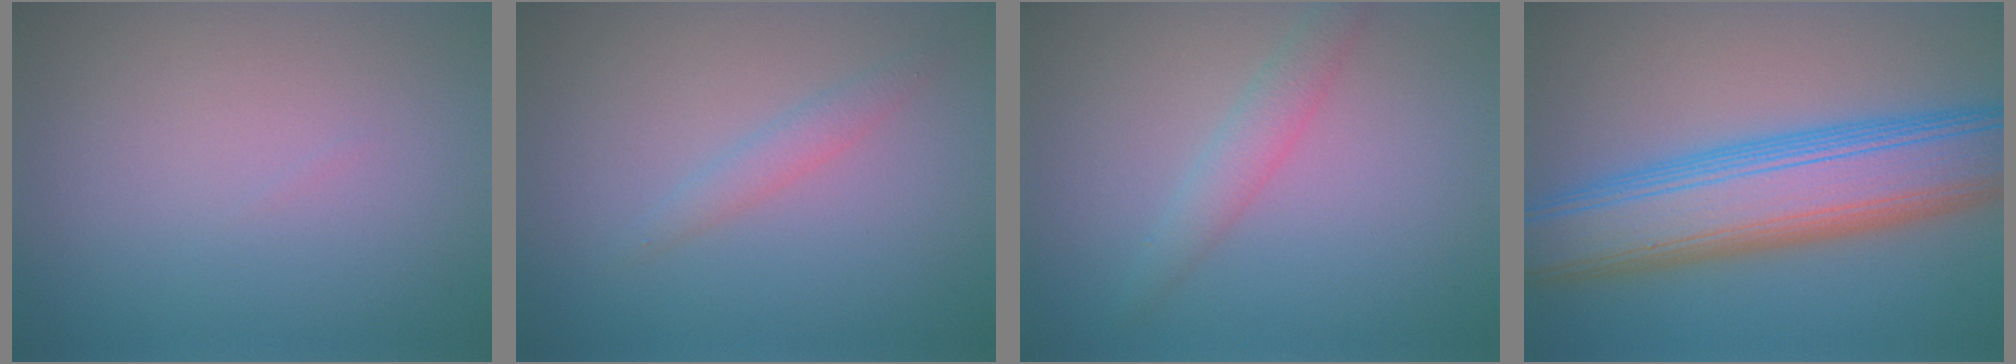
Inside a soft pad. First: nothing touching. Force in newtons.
{"total": 1.4, "press": 1.4, "slide": 0.1}
{"total": 1.6, "press": 1.6, "slide": 0.1}
{"total": 10.8, "press": 10.8, "slide": 0.4}